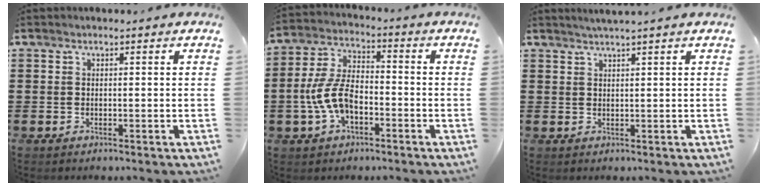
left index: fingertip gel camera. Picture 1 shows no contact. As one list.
[{"total": 7.9, "force": [-2.8, 3.9, 6.2], "torque": [-0.154, -0.001, -0.061]}, {"total": 1.4, "force": [1.2, -0.6, 0.5], "torque": [-0.008, 0.000, 0.024]}]